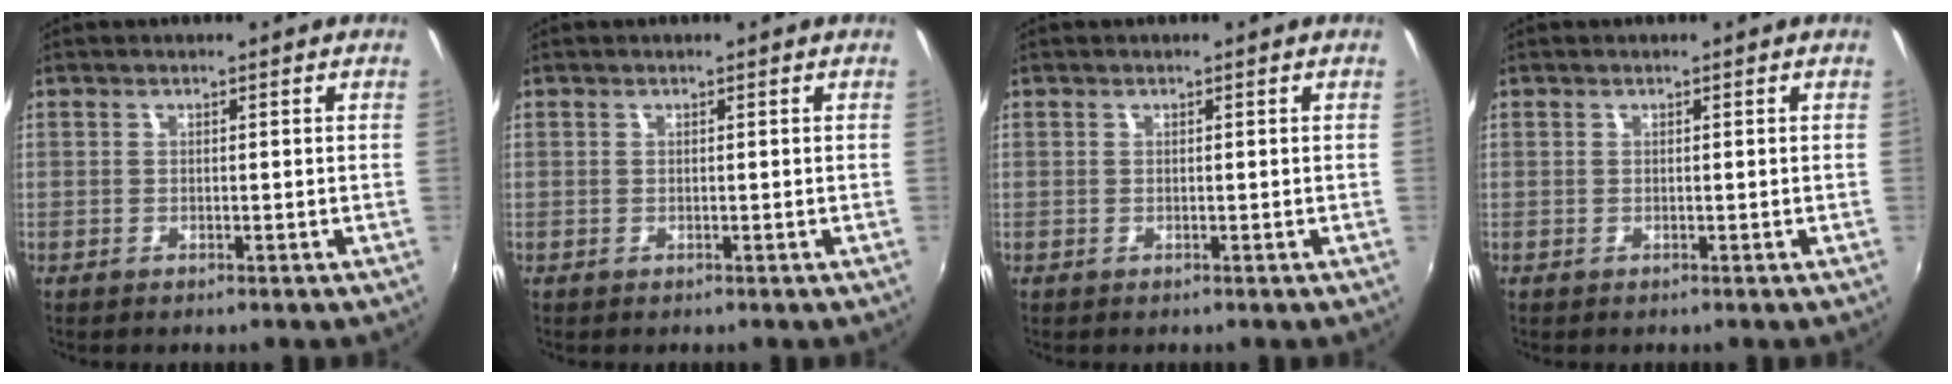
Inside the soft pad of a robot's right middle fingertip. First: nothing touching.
{"total": 0.0}
{"total": 0.0}
{"total": 0.0}